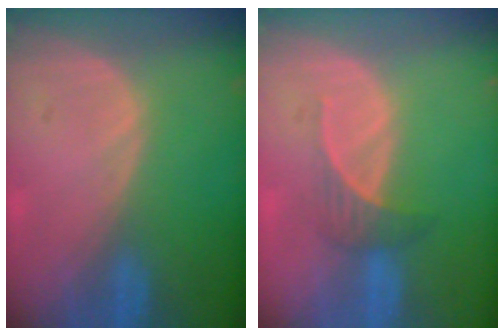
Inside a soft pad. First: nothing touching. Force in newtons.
{"total": 2.8, "press": 2.7, "slide": 0.9}